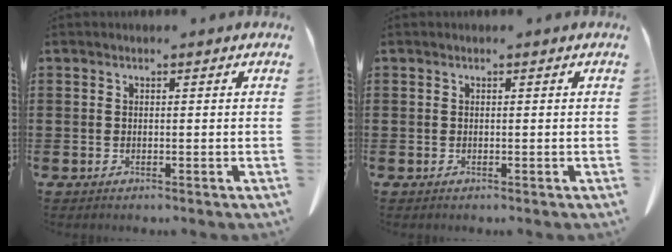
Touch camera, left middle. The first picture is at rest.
{"total": 0.0}